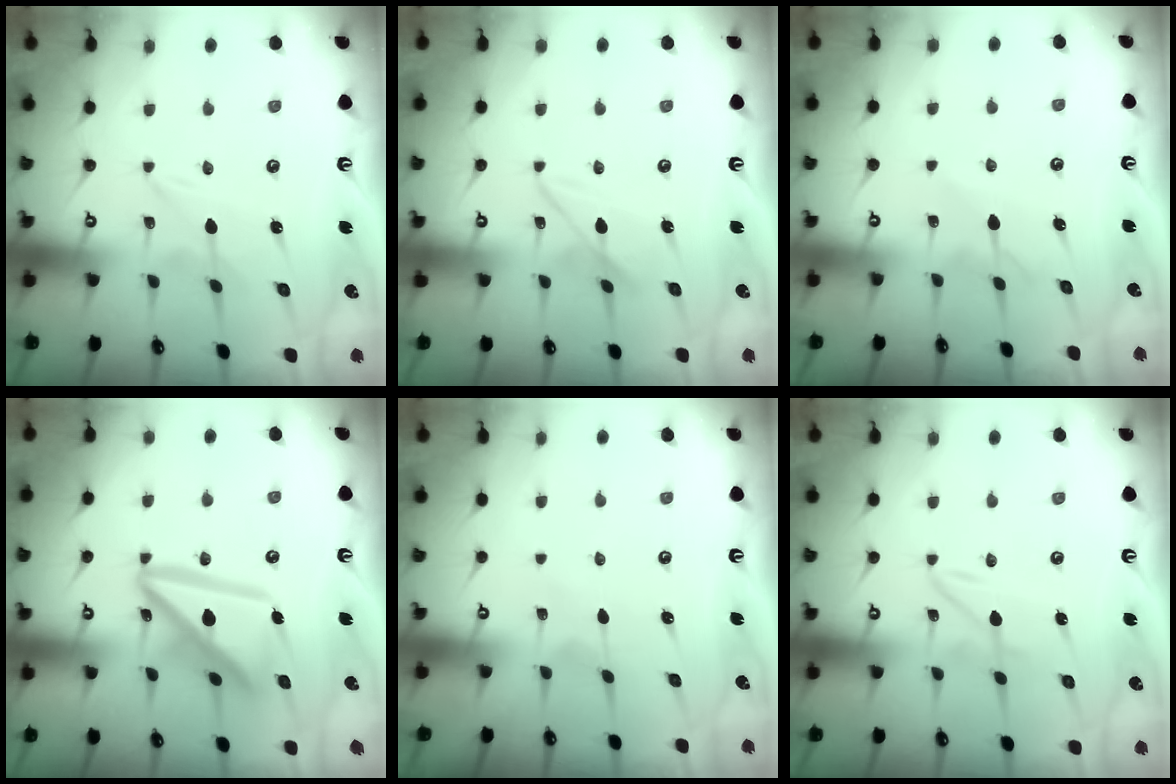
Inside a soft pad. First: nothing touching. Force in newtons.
{"total": 5.6, "press": 5.5, "slide": 0.5}
{"total": 5.1, "press": 5.0, "slide": 0.6}
{"total": 16.5, "press": 16.4, "slide": 1.8}
{"total": 1.4, "press": 1.4, "slide": 0.2}
{"total": 1.9, "press": 1.9, "slide": 0.1}